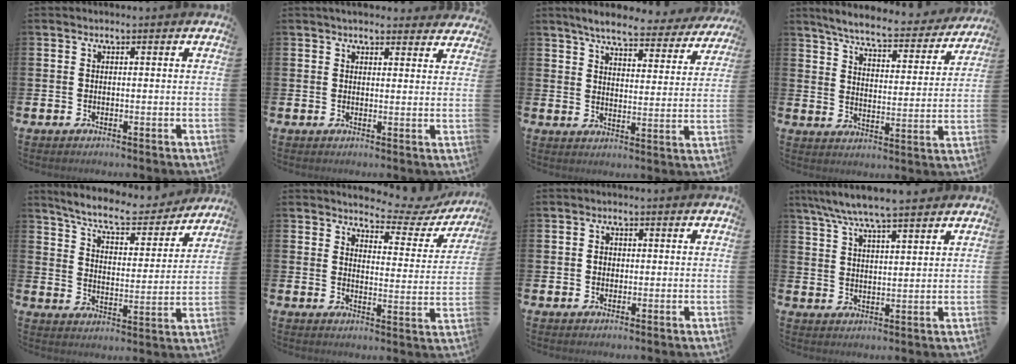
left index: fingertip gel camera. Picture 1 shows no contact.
{"total": 3.2, "force": [3.1, 0.7, 0.4], "torque": [-0.001, -0.017, 0.055]}
{"total": 6.1, "force": [5.7, 0.8, 2.1], "torque": [-0.049, -0.038, 0.092]}
{"total": 6.6, "force": [6.0, 0.8, 2.5], "torque": [-0.069, -0.043, 0.097]}
{"total": 7.9, "force": [7.3, 1.2, 2.7], "torque": [-0.078, -0.050, 0.123]}
{"total": 4.5, "force": [4.1, 1.4, 1.0], "torque": [-0.036, -0.030, 0.067]}
{"total": 1.2, "force": [0.1, 1.1, 0.5], "torque": [-0.001, 0.006, -0.001]}
{"total": 6.9, "force": [6.4, 0.5, 2.6], "torque": [-0.067, -0.023, 0.114]}